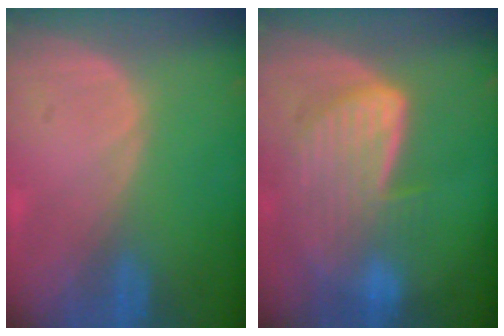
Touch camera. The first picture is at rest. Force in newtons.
{"total": 8.2, "press": 7.5, "slide": 3.4}